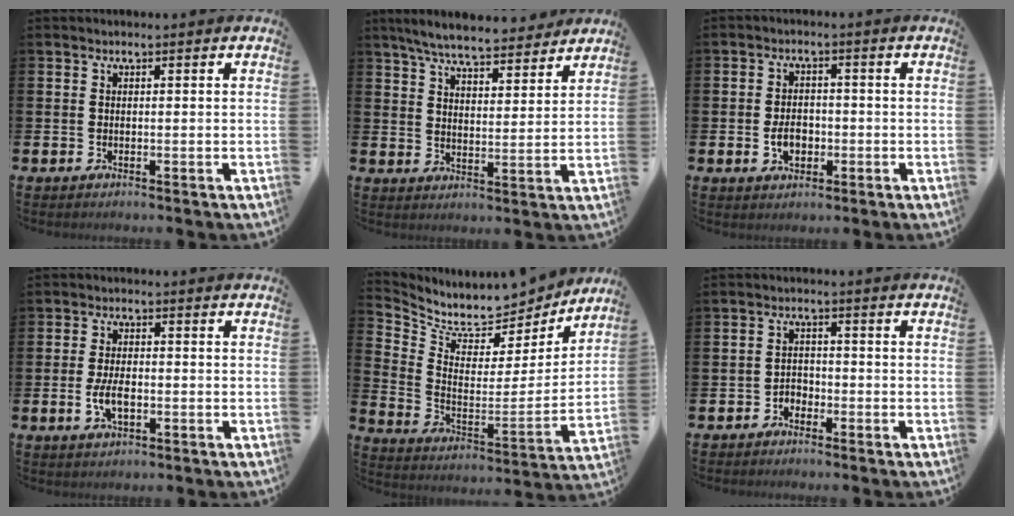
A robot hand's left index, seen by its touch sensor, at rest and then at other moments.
{"total": 7.0, "force": [6.6, 1.1, 2.1], "torque": [-0.055, -0.039, 0.114]}
{"total": 3.3, "force": [-0.9, 2.4, 2.1], "torque": [-0.025, -0.003, -0.023]}
{"total": 3.9, "force": [-0.8, 1.9, 3.3], "torque": [-0.058, -0.002, -0.017]}
{"total": 7.5, "force": [7.2, 2.1, 0.6], "torque": [-0.048, -0.068, 0.120]}
{"total": 1.9, "force": [-1.6, 1.1, 0.1], "torque": [-0.016, 0.008, -0.035]}